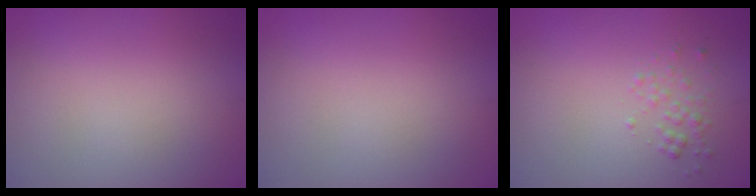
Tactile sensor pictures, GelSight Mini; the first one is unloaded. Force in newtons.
{"total": 0.0}
{"total": 1.2, "press": 1.2, "slide": 0.1}